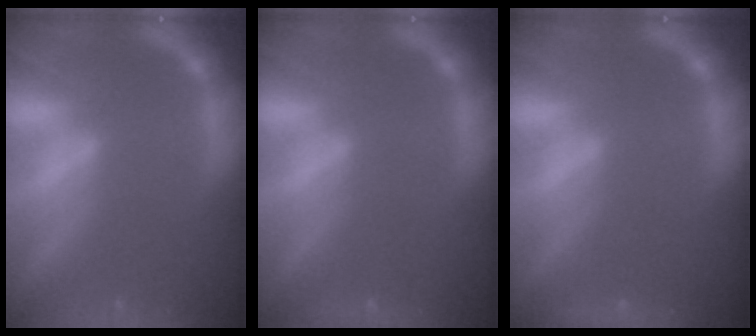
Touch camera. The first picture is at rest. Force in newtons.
{"total": 0.9}
{"total": 1.4}